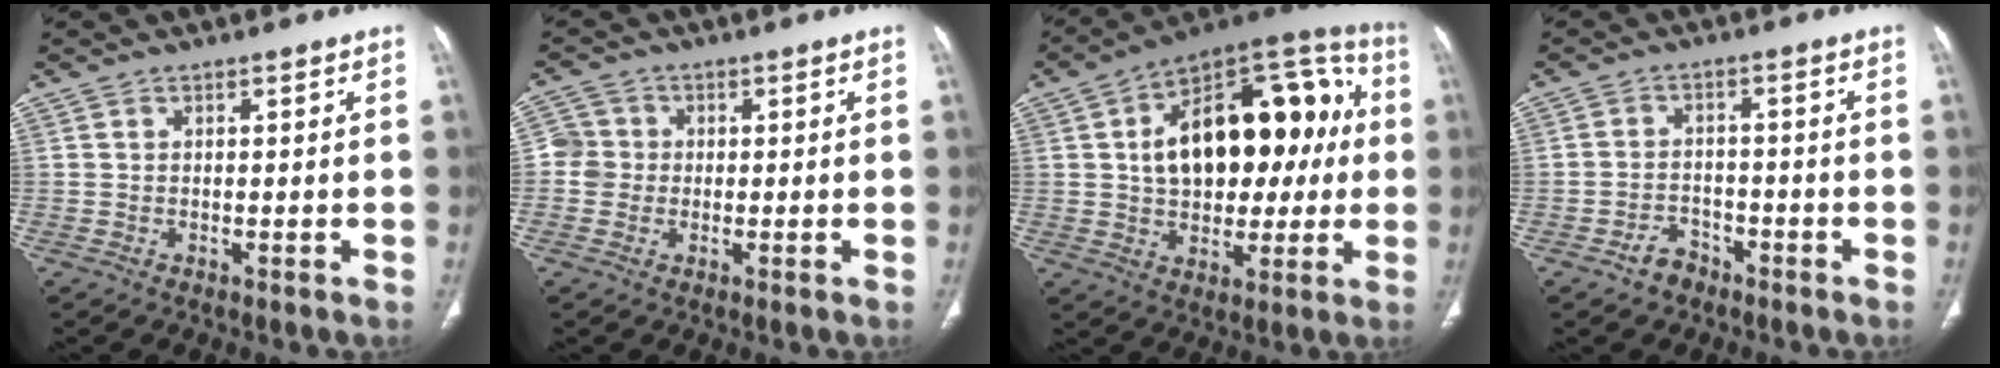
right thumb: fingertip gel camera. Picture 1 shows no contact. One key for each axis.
{"total": 3.8, "fx": -0.2, "fy": 3.8, "fz": 0.6, "tx": 0.013, "ty": 0.009, "tz": -0.011}
{"total": 25.9, "fx": 3.2, "fy": 15.1, "fz": 20.8, "tx": -0.275, "ty": 0.040, "tz": 0.047}
{"total": 3.9, "fx": -2.7, "fy": 2.6, "fz": 1.1, "tx": -0.012, "ty": 0.025, "tz": -0.042}